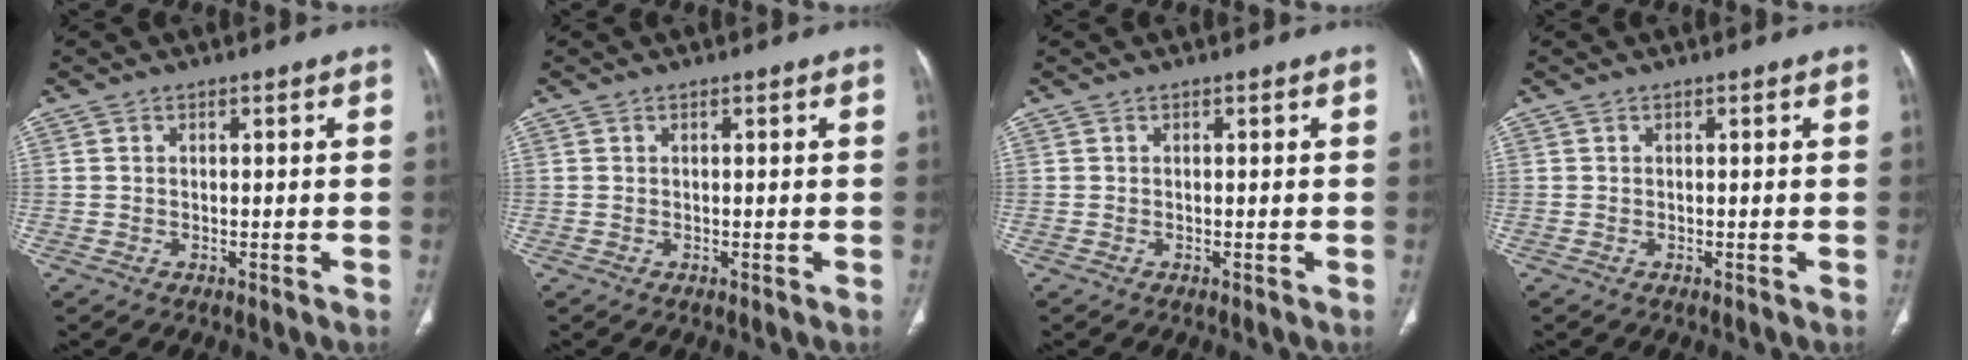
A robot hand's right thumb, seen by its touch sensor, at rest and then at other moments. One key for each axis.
{"total": 0.0}
{"total": 0.0}
{"total": 0.0}